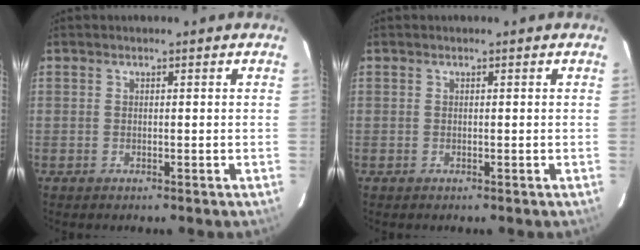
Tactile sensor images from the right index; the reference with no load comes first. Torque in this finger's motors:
{"motor_torque": [0.00, 0.01, 0.01, 0.00]}